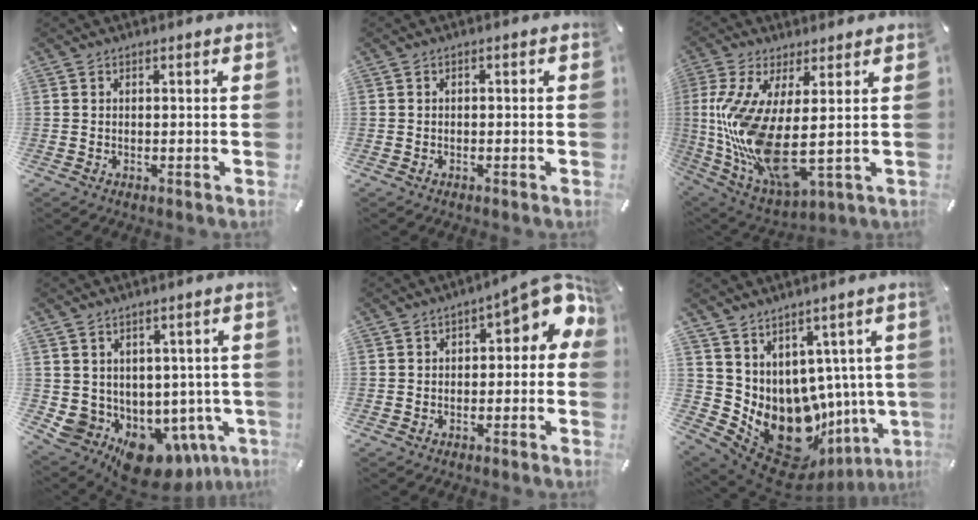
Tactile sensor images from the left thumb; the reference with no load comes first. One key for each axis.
{"total": 0.8, "fx": -0.7, "fy": 0.4, "fz": 0.3, "tx": -0.006, "ty": 0.002, "tz": -0.014}
{"total": 17.1, "fx": 1.1, "fy": 5.7, "fz": 16.0, "tx": -0.356, "ty": -0.042, "tz": 0.021}
{"total": 7.8, "fx": -4.0, "fy": 6.0, "fz": 3.1, "tx": -0.051, "ty": -0.020, "tz": -0.057}
{"total": 7.6, "fx": 2.4, "fy": 3.6, "fz": 6.3, "tx": -0.084, "ty": -0.020, "tz": 0.035}
{"total": 15.5, "fx": -4.4, "fy": 11.6, "fz": 9.3, "tx": -0.149, "ty": -0.036, "tz": -0.036}